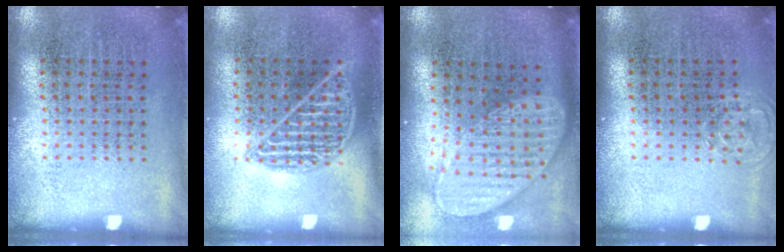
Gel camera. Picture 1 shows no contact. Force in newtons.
{"total": 1.0, "press": 0.9, "slide": 0.3}
{"total": 2.0, "press": 1.5, "slide": 1.3}
{"total": 0.6, "press": 0.6, "slide": 0.1}